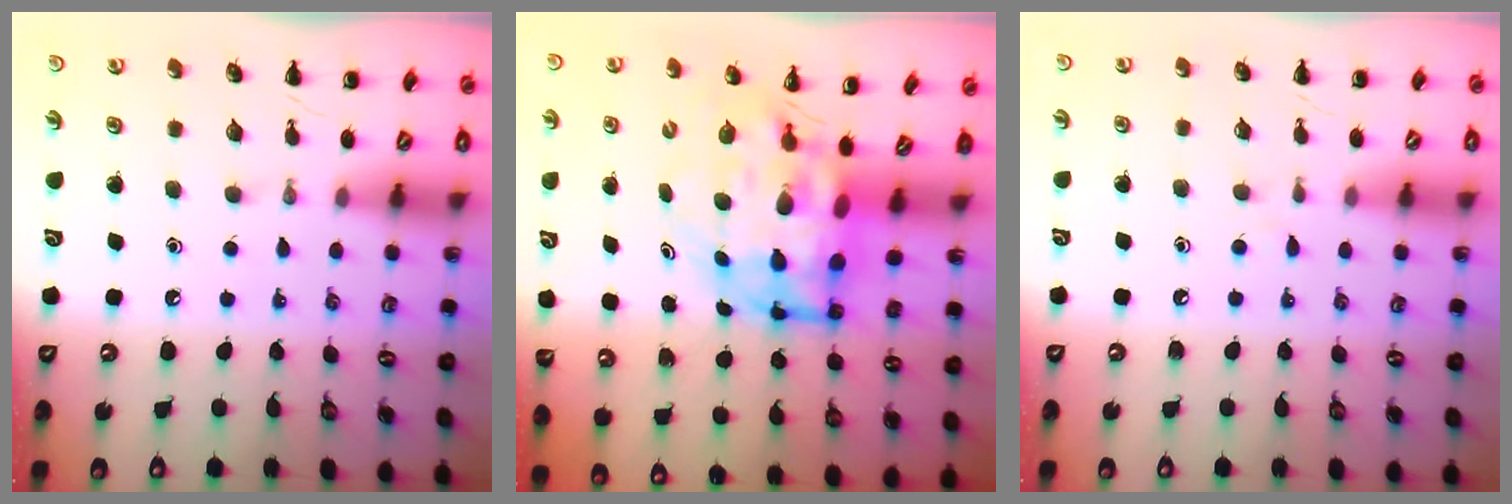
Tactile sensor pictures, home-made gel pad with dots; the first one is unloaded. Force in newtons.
{"total": 7.9, "press": 7.6, "slide": 1.9}
{"total": 2.9, "press": 2.7, "slide": 1.0}